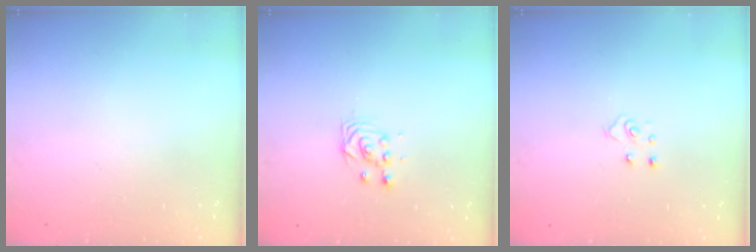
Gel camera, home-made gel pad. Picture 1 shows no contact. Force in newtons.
{"total": 3.4, "press": 3.4, "slide": 0.2}
{"total": 4.7, "press": 4.7, "slide": 0.4}